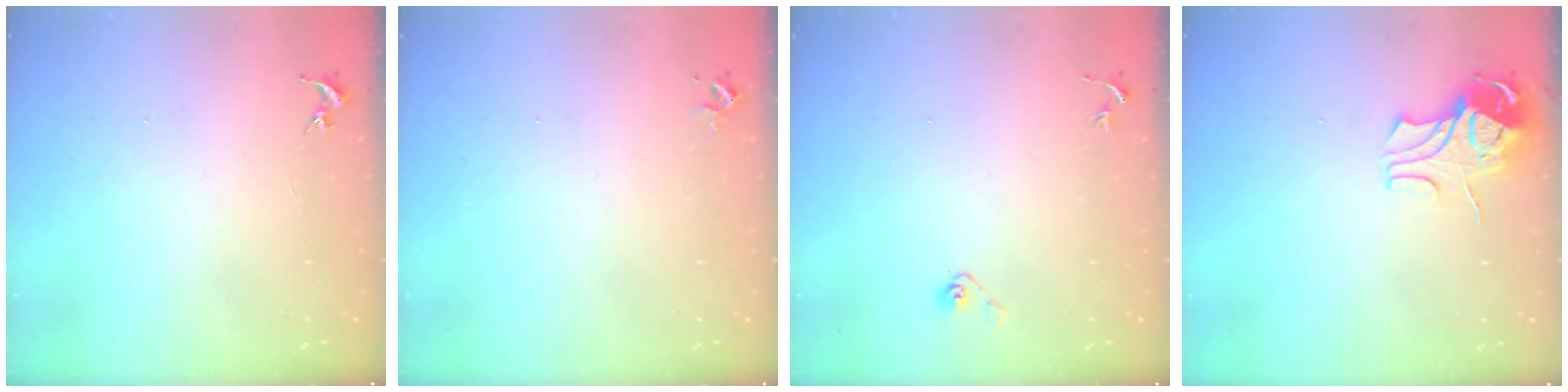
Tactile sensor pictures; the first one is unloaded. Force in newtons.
{"total": 2.4, "press": 2.4, "slide": 0.3}
{"total": 4.0, "press": 3.3, "slide": 2.2}
{"total": 9.4, "press": 9.4, "slide": 1.1}